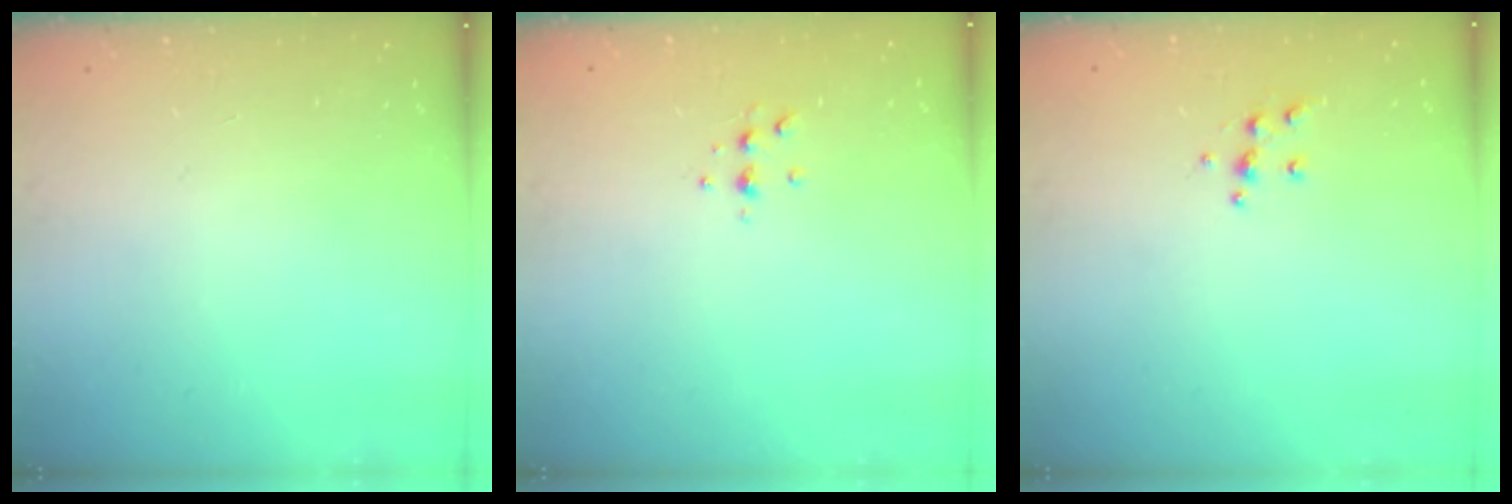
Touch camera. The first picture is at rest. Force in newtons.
{"total": 4.3, "press": 4.2, "slide": 1.1}
{"total": 4.5, "press": 4.5, "slide": 0.5}